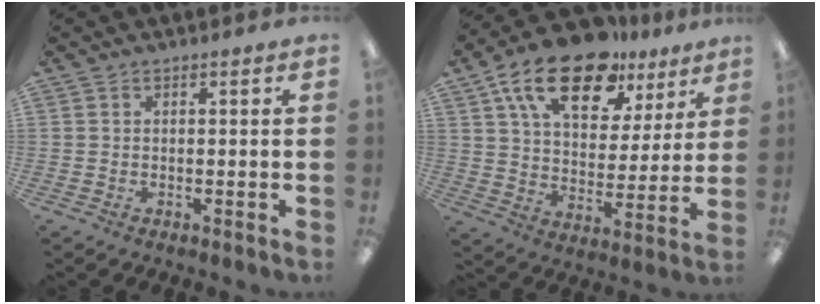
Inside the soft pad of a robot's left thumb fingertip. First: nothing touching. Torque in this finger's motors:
{"motor_torque": [0.39, 0.52, 1.63, -1.14, 0.35]}